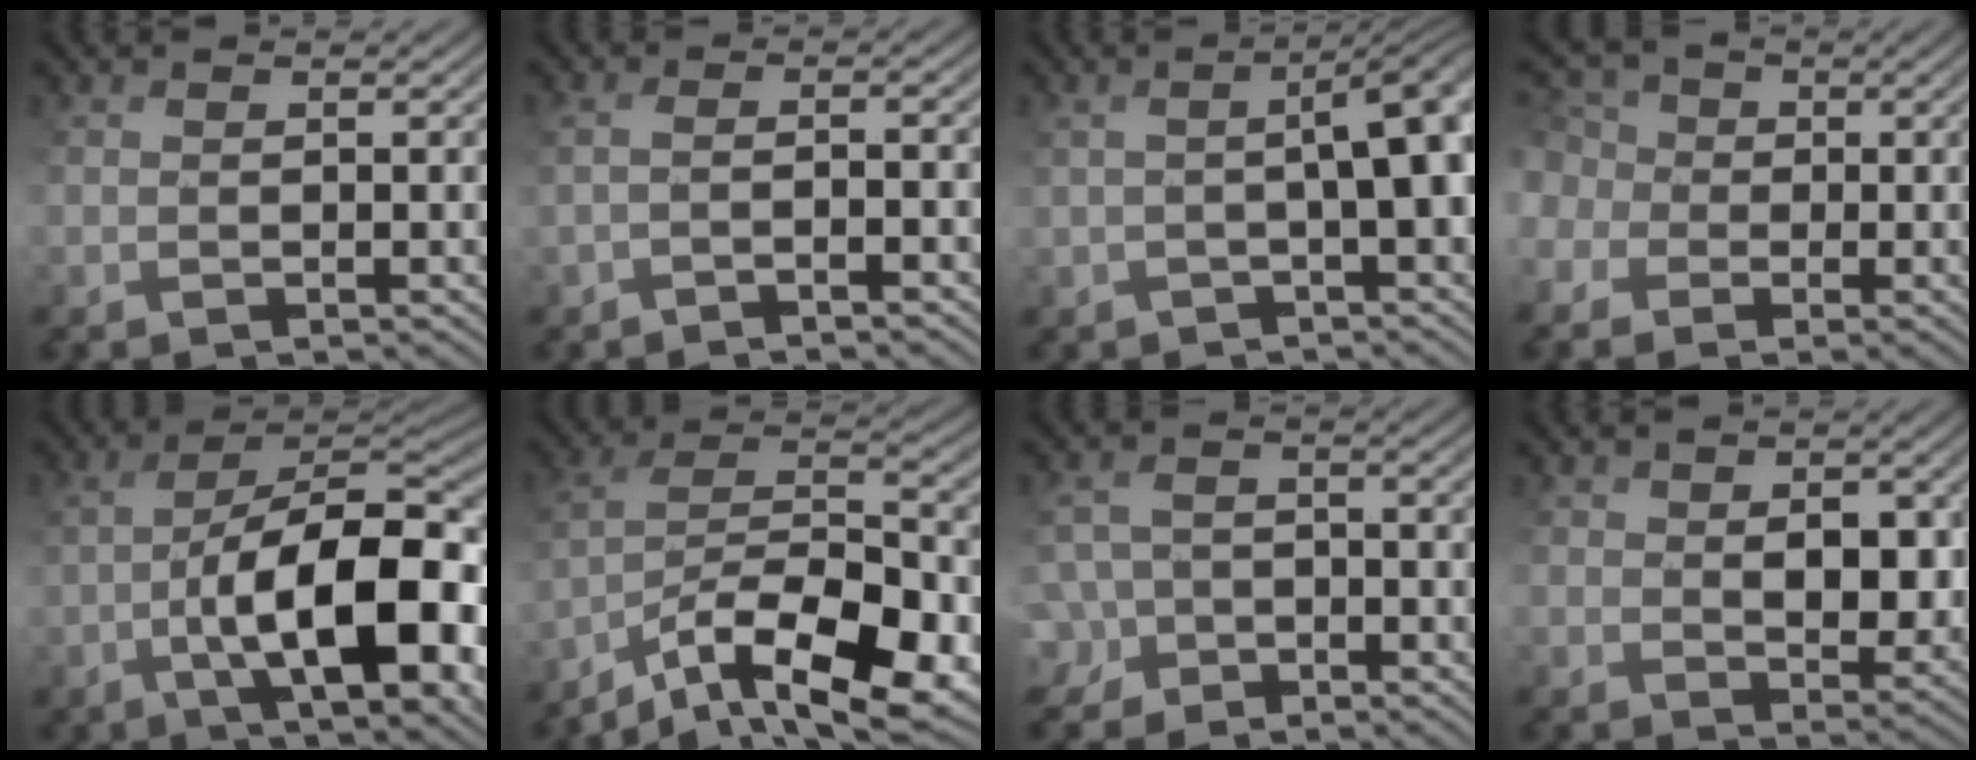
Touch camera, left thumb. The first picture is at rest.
{"total": 2.2, "force": [-1.7, -0.2, 1.4], "torque": [-0.024, 0.021, -0.035]}
{"total": 4.9, "force": [-0.2, 1.0, 4.8], "torque": [-0.047, 0.011, -0.001]}
{"total": 5.7, "force": [-0.4, 5.4, 1.8], "torque": [-0.087, 0.006, -0.010]}
{"total": 15.1, "force": [-4.8, 5.8, 13.0], "torque": [-0.192, 0.011, -0.067]}
{"total": 14.6, "force": [-10.1, 5.5, 8.9], "torque": [-0.184, -0.023, -0.150]}
{"total": 3.1, "force": [-2.5, 1.7, -1.0], "torque": [0.012, 0.007, -0.051]}
{"total": 4.9, "force": [1.4, 3.9, 2.7], "torque": [-0.064, -0.008, 0.038]}